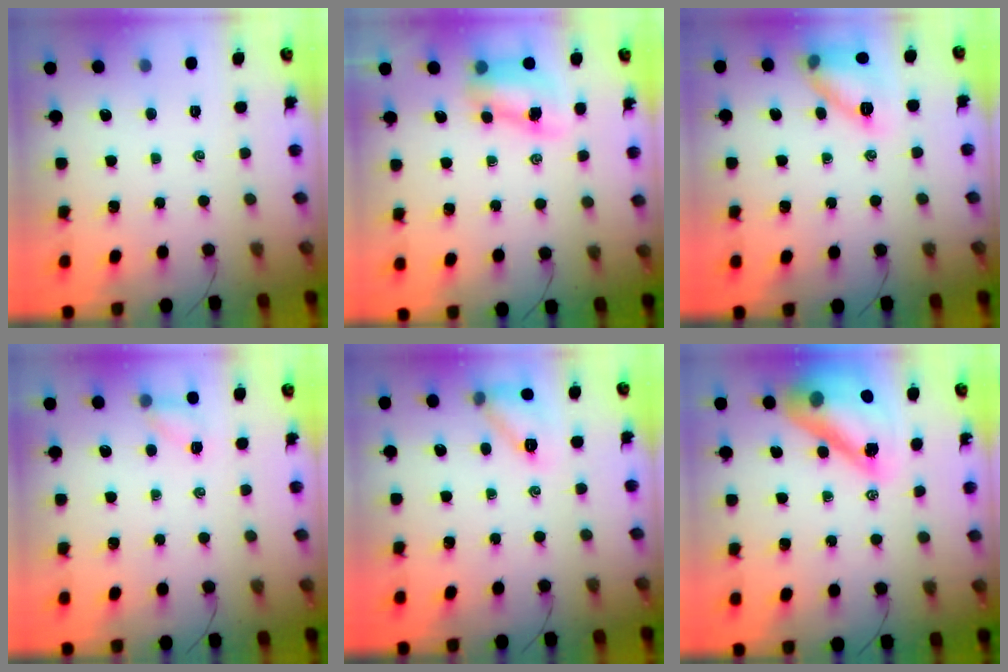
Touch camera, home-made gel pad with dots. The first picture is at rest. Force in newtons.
{"total": 7.9, "press": 7.8, "slide": 1.1}
{"total": 12.0, "press": 12.0, "slide": 0.4}
{"total": 4.9, "press": 4.7, "slide": 1.5}
{"total": 10.4, "press": 10.4, "slide": 0.6}
{"total": 18.2, "press": 17.4, "slide": 5.3}